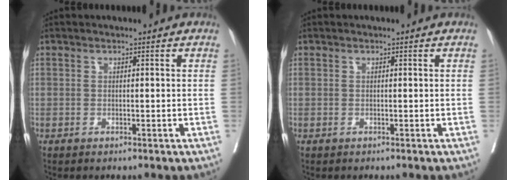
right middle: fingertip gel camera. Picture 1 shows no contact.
{"total": 0.0}